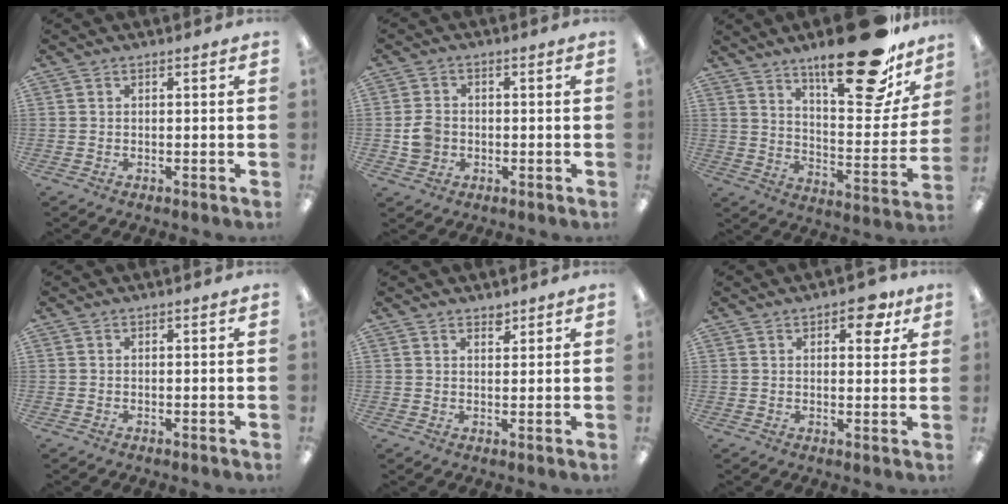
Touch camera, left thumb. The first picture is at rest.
{"total": 4.6, "force": [-0.8, 4.0, 2.1], "torque": [-0.027, 0.005, -0.014]}
{"total": 25.7, "force": [18.2, 8.3, 16.2], "torque": [-0.223, -0.117, 0.292]}
{"total": 0.0}
{"total": 2.0, "force": [1.8, 0.8, 0.5], "torque": [0.005, -0.011, 0.030]}
{"total": 6.6, "force": [3.9, 3.2, 4.3], "torque": [-0.037, -0.016, 0.058]}